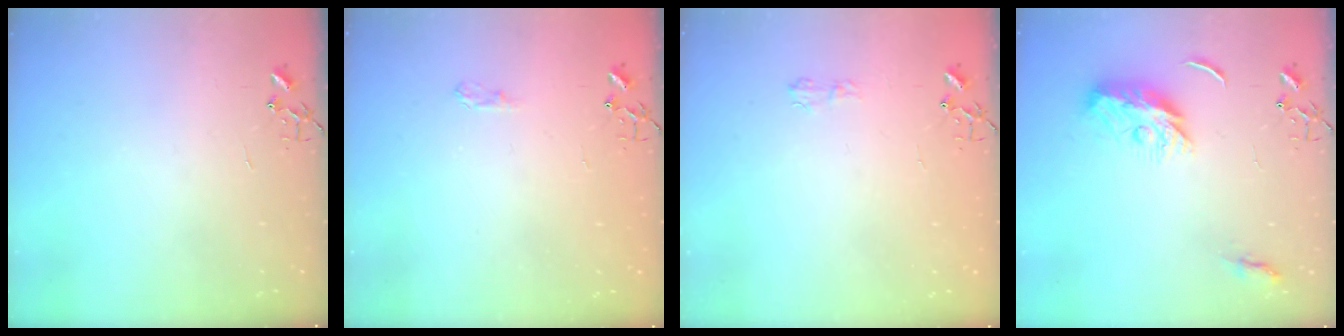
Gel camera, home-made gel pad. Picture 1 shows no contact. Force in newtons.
{"total": 6.8, "press": 6.8, "slide": 0.6}
{"total": 5.0, "press": 5.0, "slide": 0.6}
{"total": 10.2, "press": 10.2, "slide": 0.1}